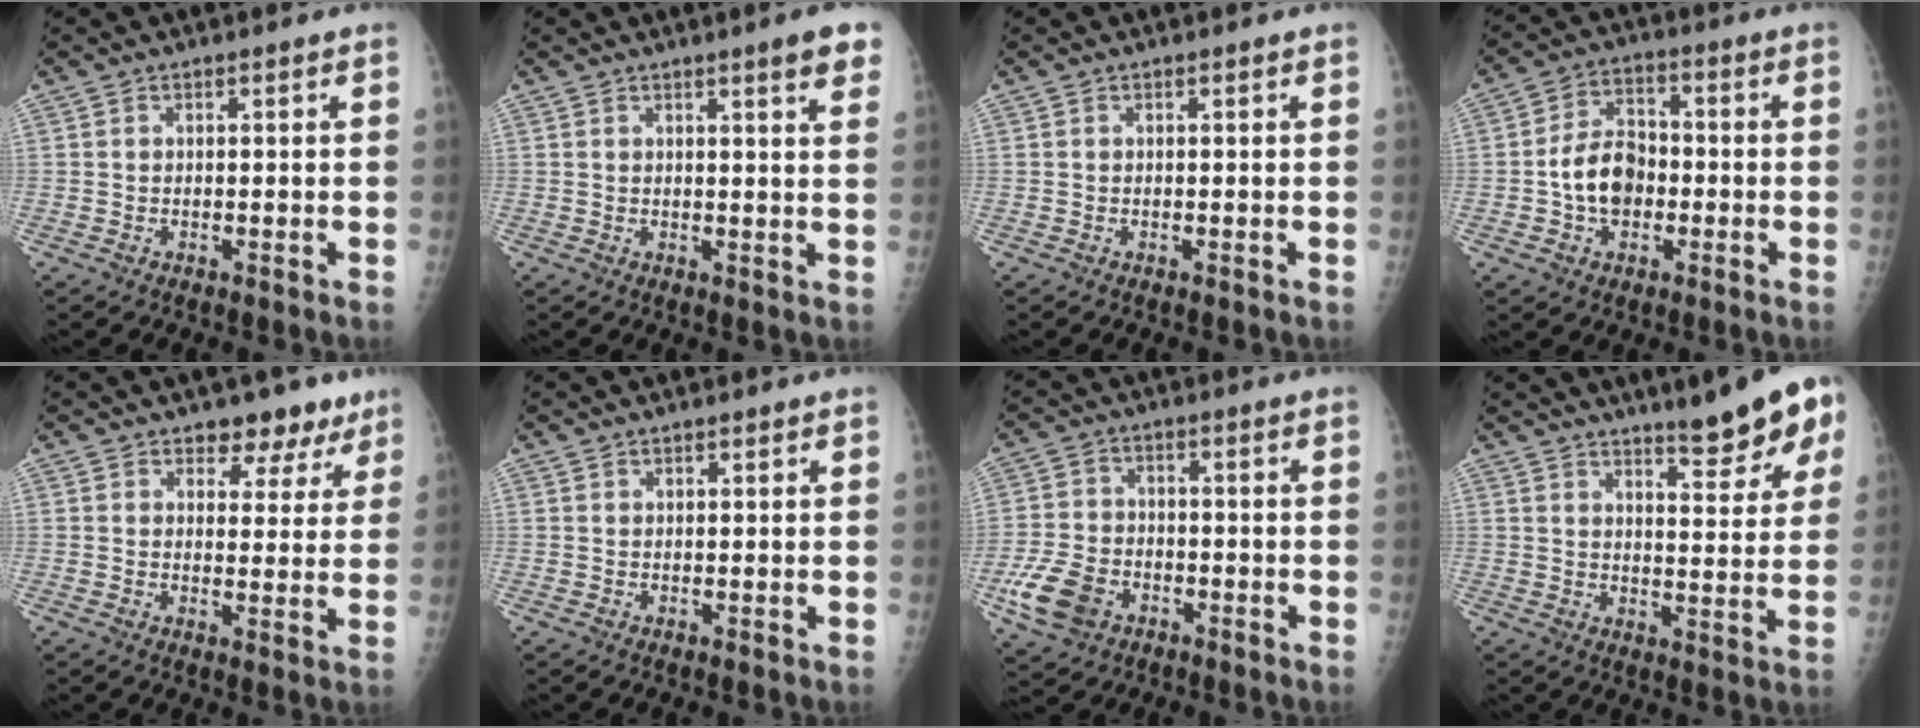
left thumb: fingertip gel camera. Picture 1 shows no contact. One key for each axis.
{"total": 5.4, "fx": 3.4, "fy": 0.5, "fz": 4.3, "tx": -0.044, "ty": -0.011, "tz": 0.039}
{"total": 0.0}
{"total": 9.4, "fx": -1.8, "fy": 6.9, "fz": 6.1, "tx": -0.086, "ty": 0.025, "tz": -0.037}
{"total": 6.9, "fx": 5.1, "fy": 4.1, "fz": 2.2, "tx": 0.009, "ty": -0.027, "tz": 0.062}
{"total": 0.6, "fx": 0.6, "fy": 0.3, "fz": 0.2, "tx": -0.003, "ty": -0.003, "tz": 0.009}
{"total": 9.1, "fx": -3.8, "fy": 6.6, "fz": 4.9, "tx": -0.091, "ty": 0.013, "tz": -0.067}
{"total": 12.2, "fx": 8.0, "fy": 2.5, "fz": 8.9, "tx": -0.094, "ty": -0.037, "tz": 0.111}